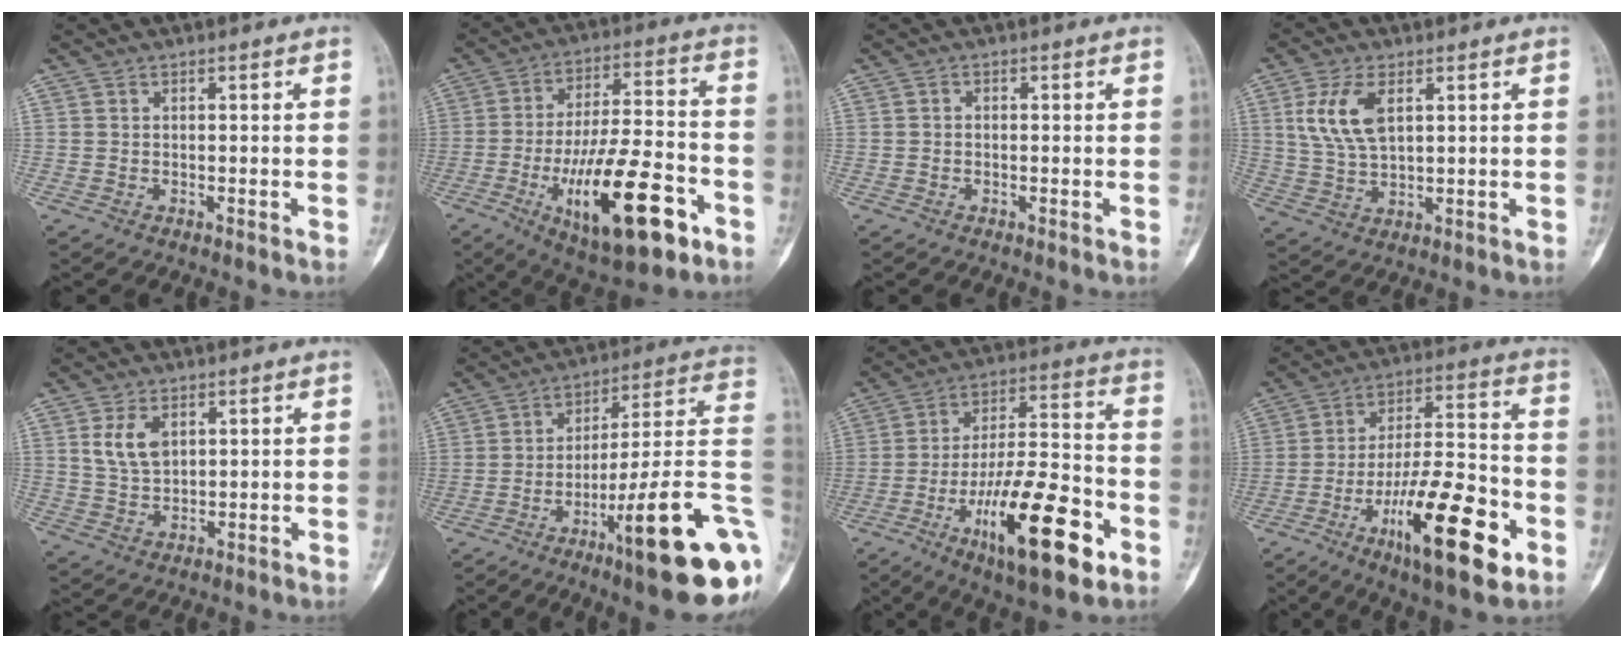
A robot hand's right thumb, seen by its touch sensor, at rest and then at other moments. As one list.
[{"total": 22.0, "force": [-8.8, 7.7, 18.6], "torque": [-0.314, 0.032, -0.132]}, {"total": 0.6, "force": [-0.1, 0.5, 0.3], "torque": [0.001, 0.003, -0.007]}, {"total": 8.8, "force": [3.1, 4.4, 7.0], "torque": [-0.141, -0.006, 0.065]}, {"total": 6.0, "force": [2.3, 3.6, 4.1], "torque": [-0.066, -0.007, 0.052]}, {"total": 24.5, "force": [-8.7, 4.1, 22.5], "torque": [-0.263, 0.042, -0.124]}, {"total": 22.3, "force": [-9.7, 7.0, 18.9], "torque": [-0.316, 0.044, -0.152]}, {"total": 22.0, "force": [-9.4, 6.6, 18.7], "torque": [-0.309, 0.045, -0.149]}]